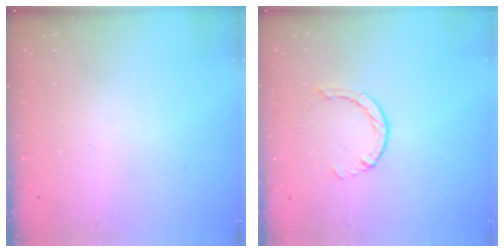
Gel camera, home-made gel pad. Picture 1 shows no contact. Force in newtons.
{"total": 2.9, "press": 2.8, "slide": 0.4}